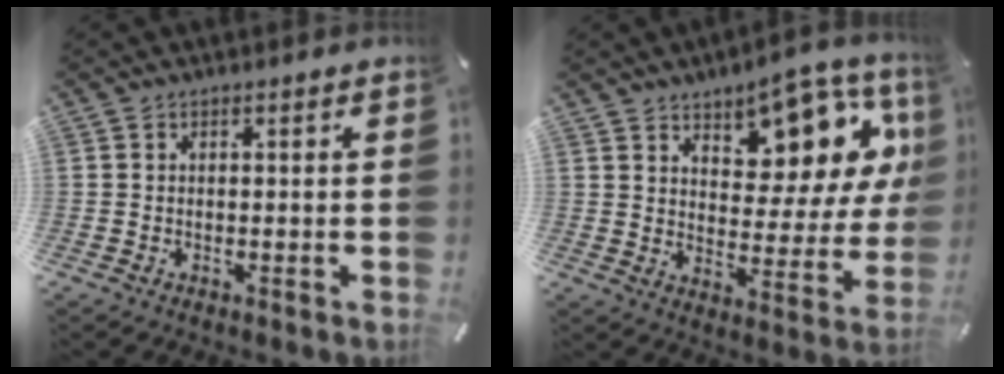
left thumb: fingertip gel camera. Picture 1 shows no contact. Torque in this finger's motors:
{"motor_torque": [2.38, 2.63, 0.98, 0.32, 0.22]}